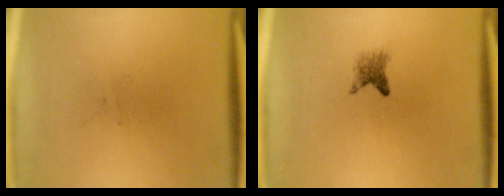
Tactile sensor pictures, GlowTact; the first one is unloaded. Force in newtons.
{"total": 2.0}